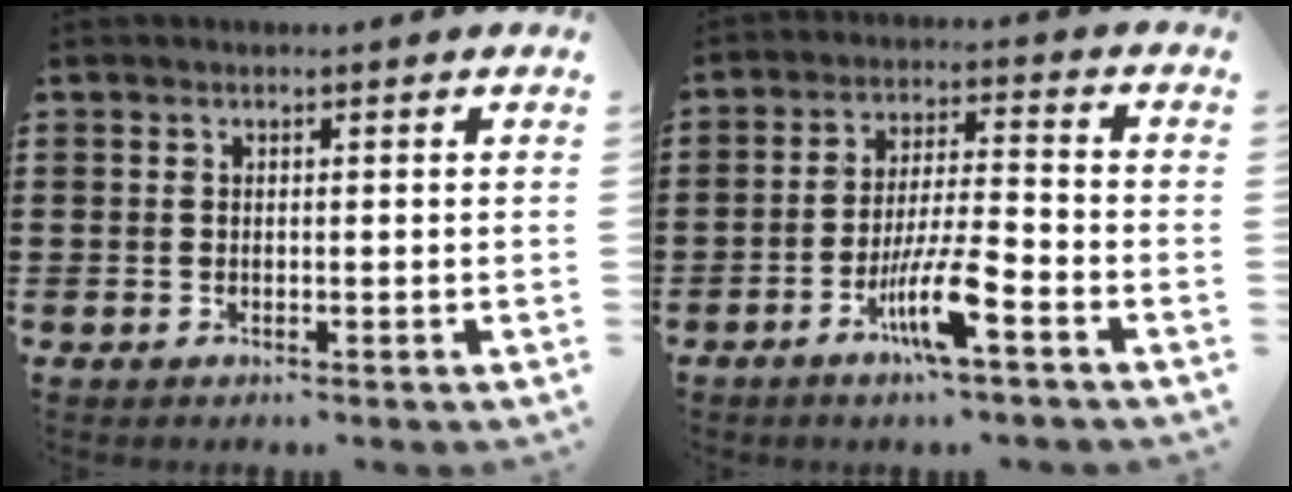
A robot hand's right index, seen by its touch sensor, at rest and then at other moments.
{"total": 8.4, "force": [-4.3, 1.0, 7.2], "torque": [-0.141, -0.006, -0.080]}